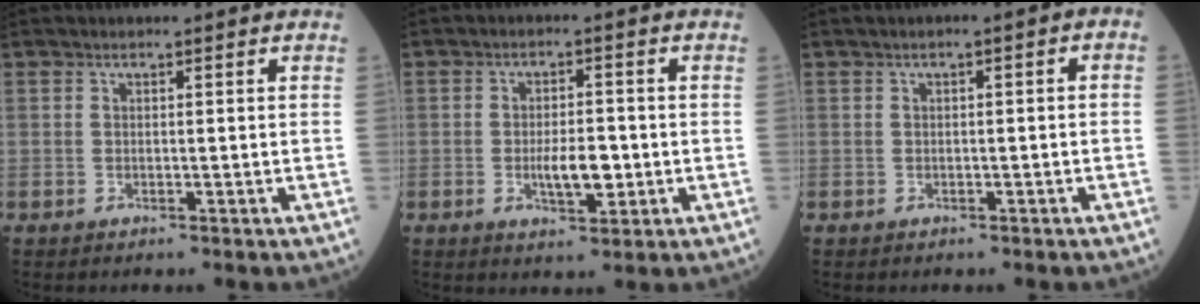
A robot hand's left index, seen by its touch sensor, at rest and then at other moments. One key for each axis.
{"total": 5.1, "fx": -1.1, "fy": 1.9, "fz": 4.6, "tx": -0.079, "ty": -0.003, "tz": -0.018}
{"total": 1.7, "fx": -0.5, "fy": 0.8, "fz": 1.4, "tx": -0.015, "ty": 0.006, "tz": -0.011}